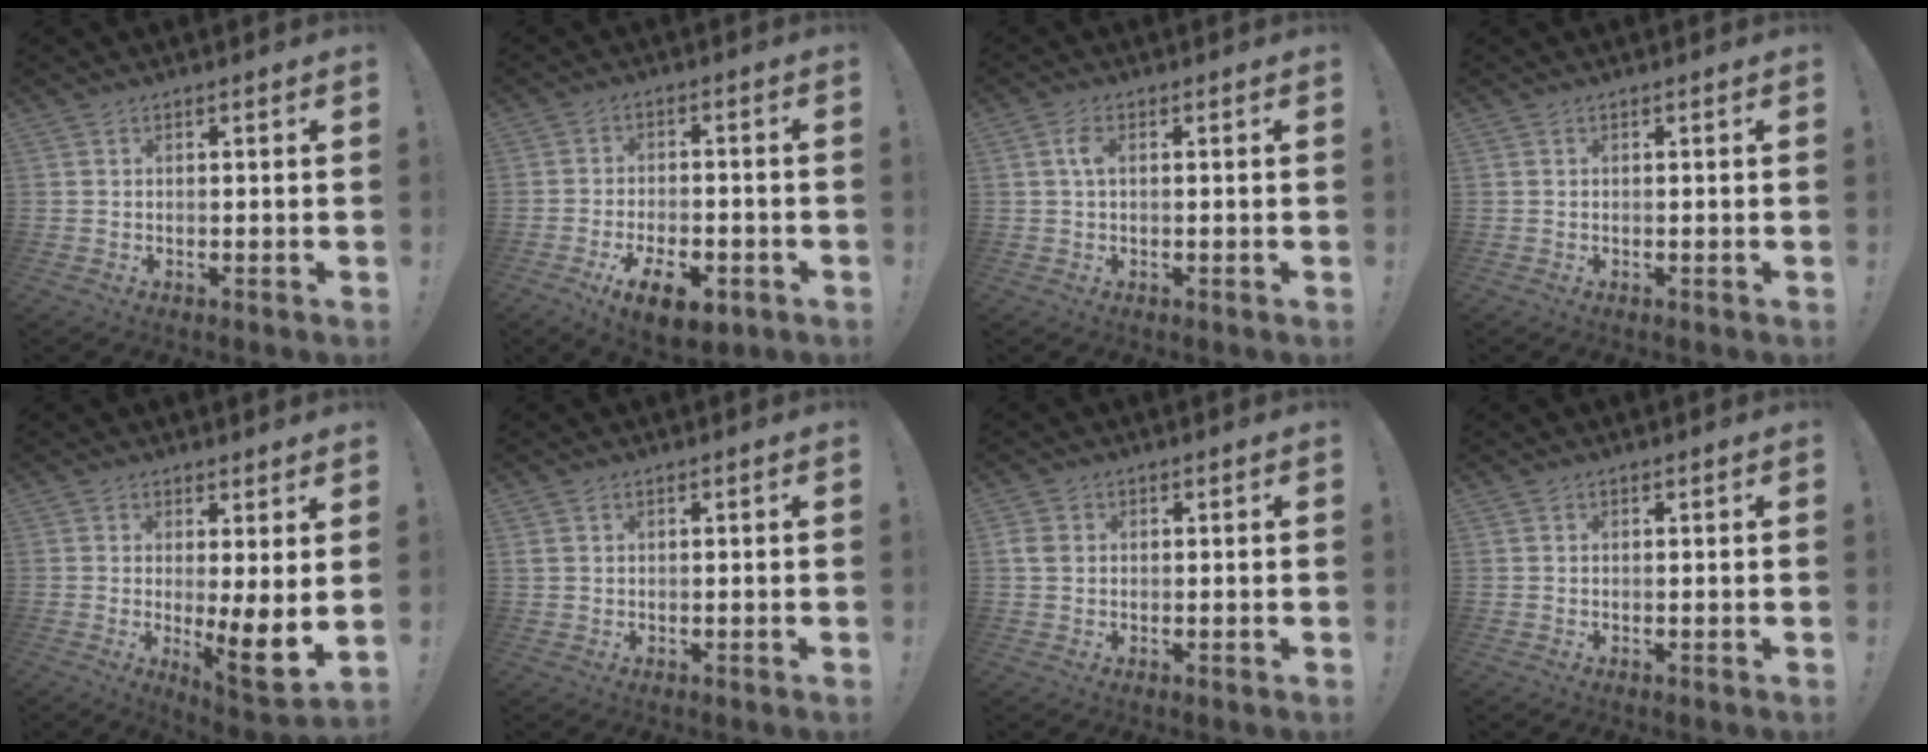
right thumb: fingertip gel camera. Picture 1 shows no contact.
{"total": 11.1, "force": [-6.2, 4.7, 7.9], "torque": [-0.112, 0.033, -0.101]}
{"total": 3.2, "force": [0.6, 1.5, 2.8], "torque": [-0.053, 0.007, 0.010]}
{"total": 0.0}
{"total": 8.9, "force": [0.3, 0.8, 8.8], "torque": [-0.100, -0.038, 0.004]}
{"total": 1.6, "force": [0.9, 1.1, 0.8], "torque": [-0.014, 0.001, 0.017]}
{"total": 2.8, "force": [0.4, 2.2, 1.7], "torque": [-0.030, 0.006, 0.009]}
{"total": 0.0}